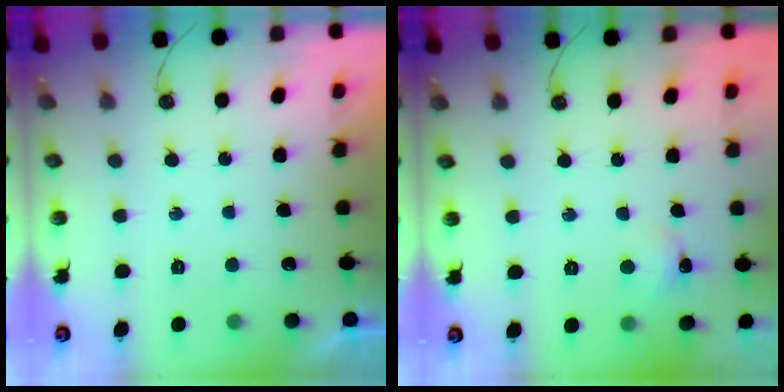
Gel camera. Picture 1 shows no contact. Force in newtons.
{"total": 2.0, "press": 1.9, "slide": 0.4}